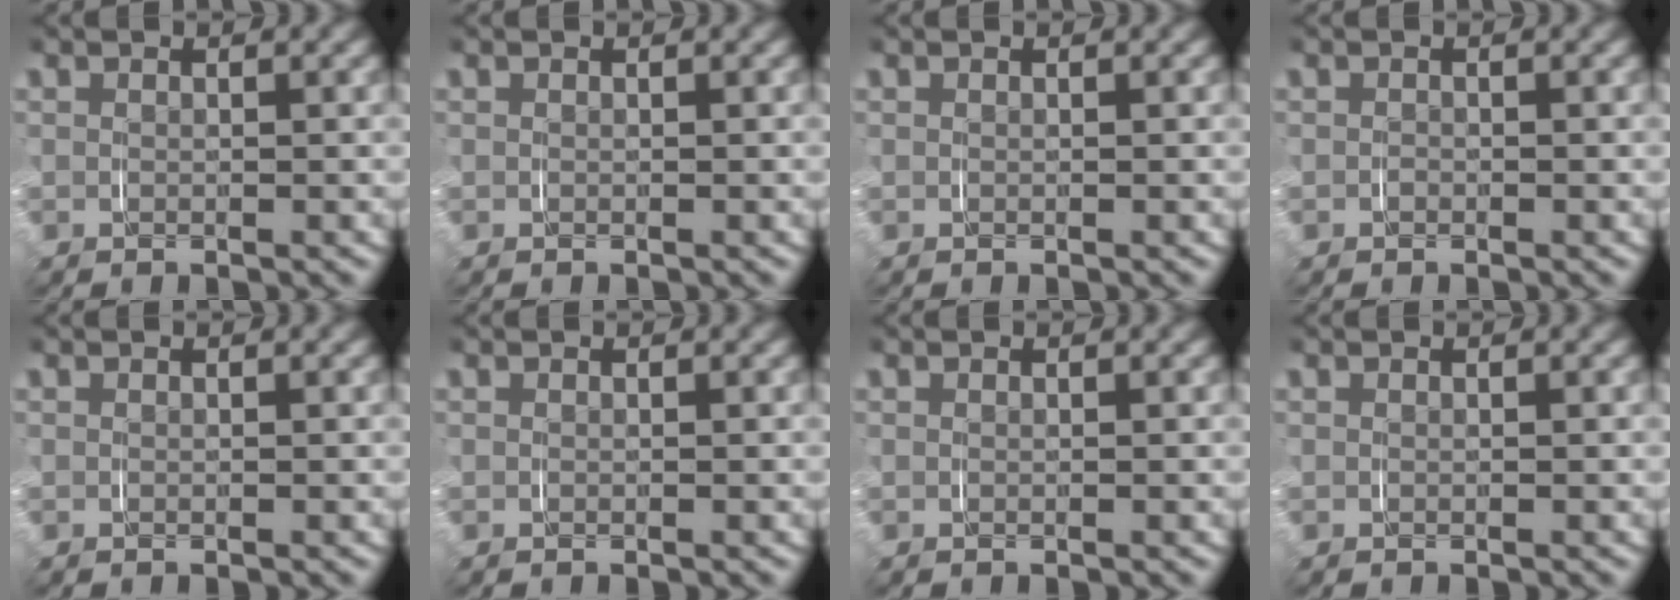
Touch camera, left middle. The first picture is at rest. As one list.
[{"total": 0.0}, {"total": 0.0}, {"total": 0.6, "force": [-0.5, 0.3, -0.1], "torque": [-0.006, -0.004, -0.008]}, {"total": 0.0}, {"total": 0.0}, {"total": 0.0}, {"total": 0.0}]